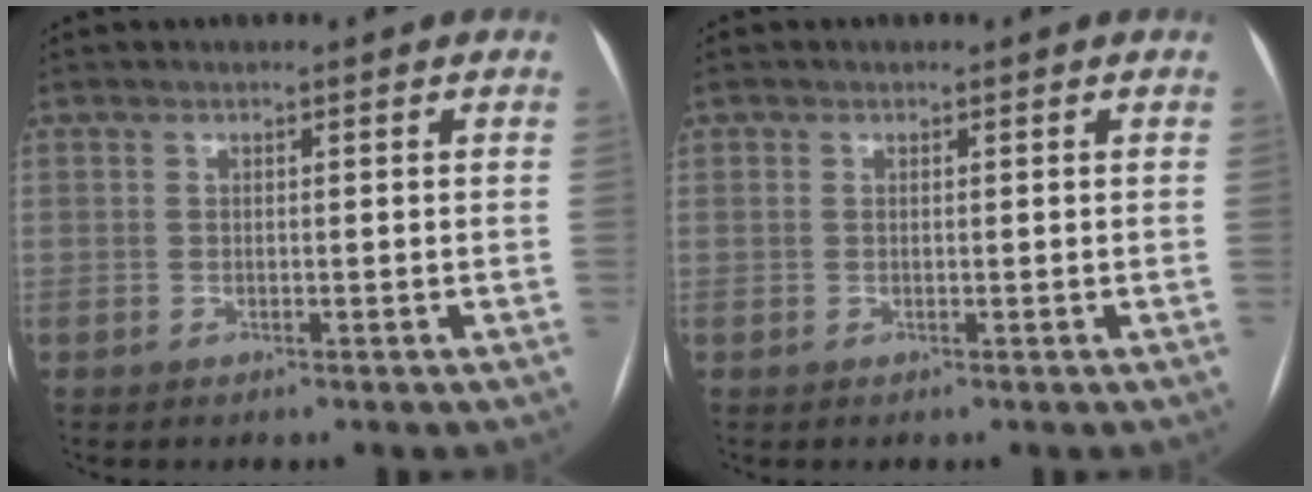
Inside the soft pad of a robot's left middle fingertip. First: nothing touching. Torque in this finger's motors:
{"motor_torque": [0.39, -0.32, 1.05, 0.21]}